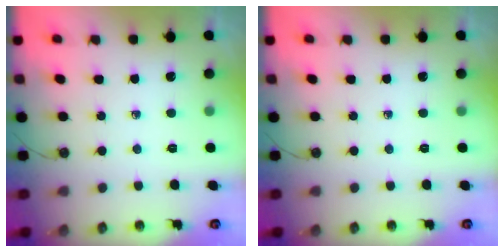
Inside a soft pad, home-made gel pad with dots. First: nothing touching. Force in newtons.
{"total": 0.0}